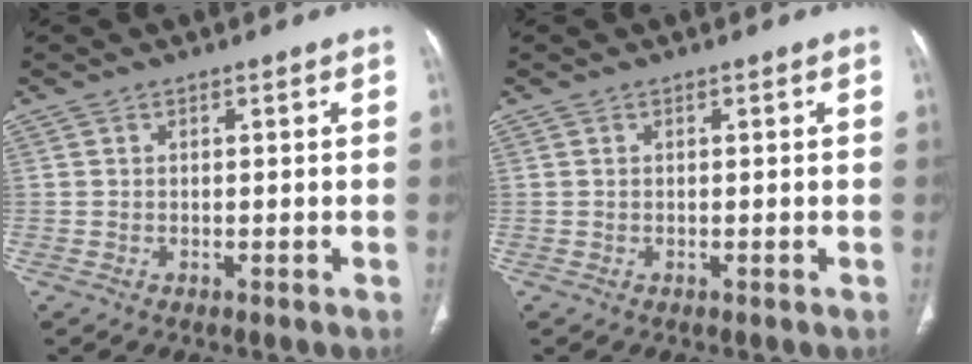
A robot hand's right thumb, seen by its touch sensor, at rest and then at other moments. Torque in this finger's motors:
{"motor_torque": [-0.05, 0.10, 0.39, -0.14, -0.03]}